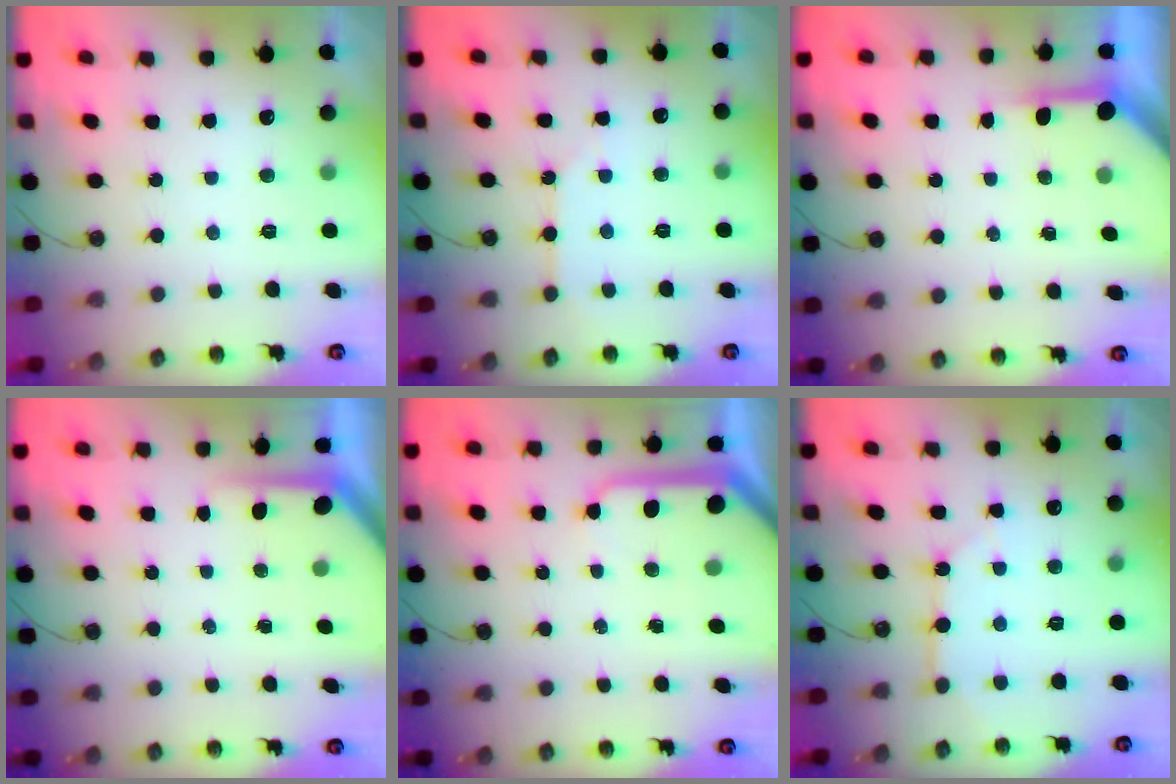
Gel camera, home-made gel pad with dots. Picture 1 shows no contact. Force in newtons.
{"total": 2.1, "press": 2.1, "slide": 0.3}
{"total": 4.0, "press": 4.0, "slide": 0.4}
{"total": 4.8, "press": 4.7, "slide": 0.5}
{"total": 9.6, "press": 9.5, "slide": 1.1}
{"total": 4.5, "press": 4.4, "slide": 0.5}